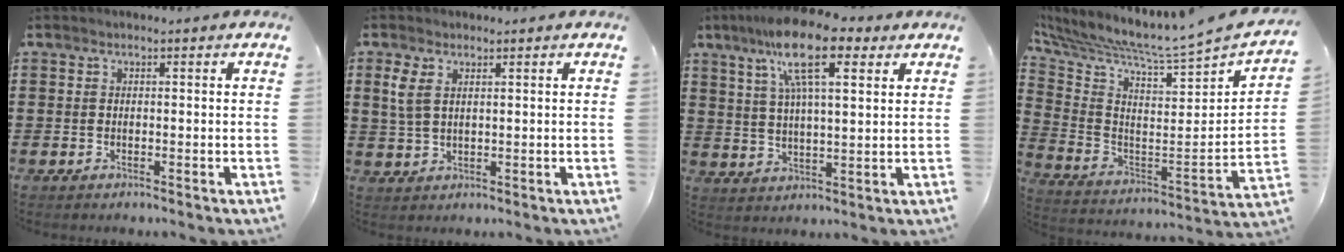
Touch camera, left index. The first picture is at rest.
{"total": 3.2, "force": [1.5, 1.6, 2.3], "torque": [-0.060, 0.004, 0.025]}
{"total": 13.4, "force": [7.9, 3.7, 10.2], "torque": [-0.200, -0.007, 0.134]}
{"total": 5.4, "force": [4.7, -0.7, 2.6], "torque": [-0.077, -0.065, 0.066]}